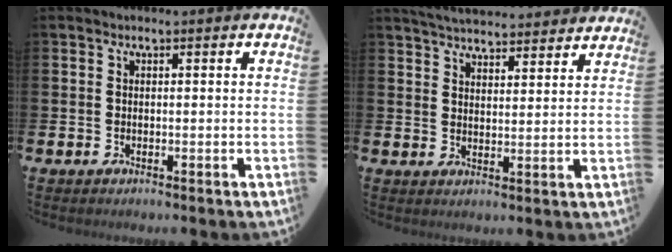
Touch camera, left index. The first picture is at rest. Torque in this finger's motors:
{"motor_torque": [1.05, -1.09, 0.58, 0.06]}